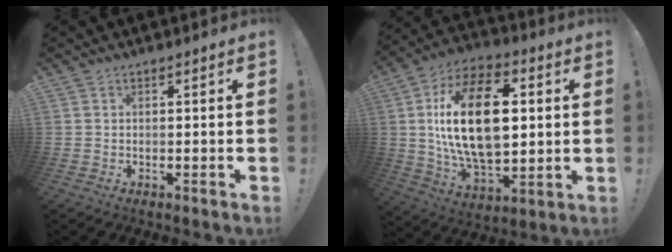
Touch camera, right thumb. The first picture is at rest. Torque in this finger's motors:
{"motor_torque": [1.69, 1.83, 2.49, 0.13, 0.26]}